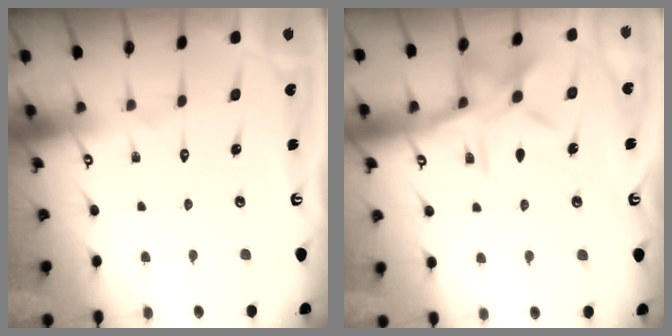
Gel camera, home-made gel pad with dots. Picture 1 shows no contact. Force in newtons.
{"total": 11.0, "press": 11.0, "slide": 0.7}